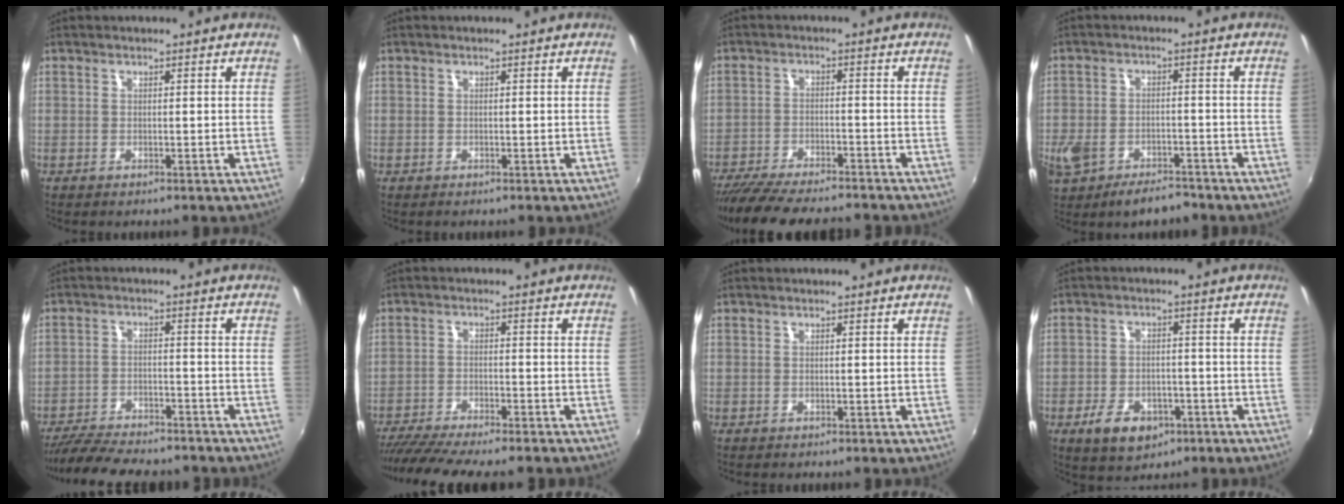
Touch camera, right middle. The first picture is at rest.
{"total": 0.0}
{"total": 14.7, "force": [-12.8, 2.7, 6.7], "torque": [-0.140, -0.027, -0.202]}
{"total": 10.5, "force": [-6.7, 6.1, 5.3], "torque": [-0.143, -0.013, -0.112]}
{"total": 14.1, "force": [-12.3, 3.4, 6.2], "torque": [-0.136, -0.022, -0.190]}
{"total": 12.3, "force": [-10.7, 0.9, 5.9], "torque": [-0.130, -0.032, -0.173]}
{"total": 0.0}
{"total": 8.6, "force": [-4.7, 5.4, 4.8], "torque": [-0.118, -0.004, -0.069]}